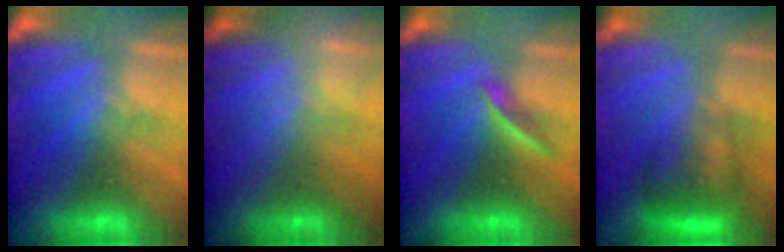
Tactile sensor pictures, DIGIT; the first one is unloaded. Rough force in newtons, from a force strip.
{"total": 2.4}
{"total": 2.3}
{"total": 8.5}